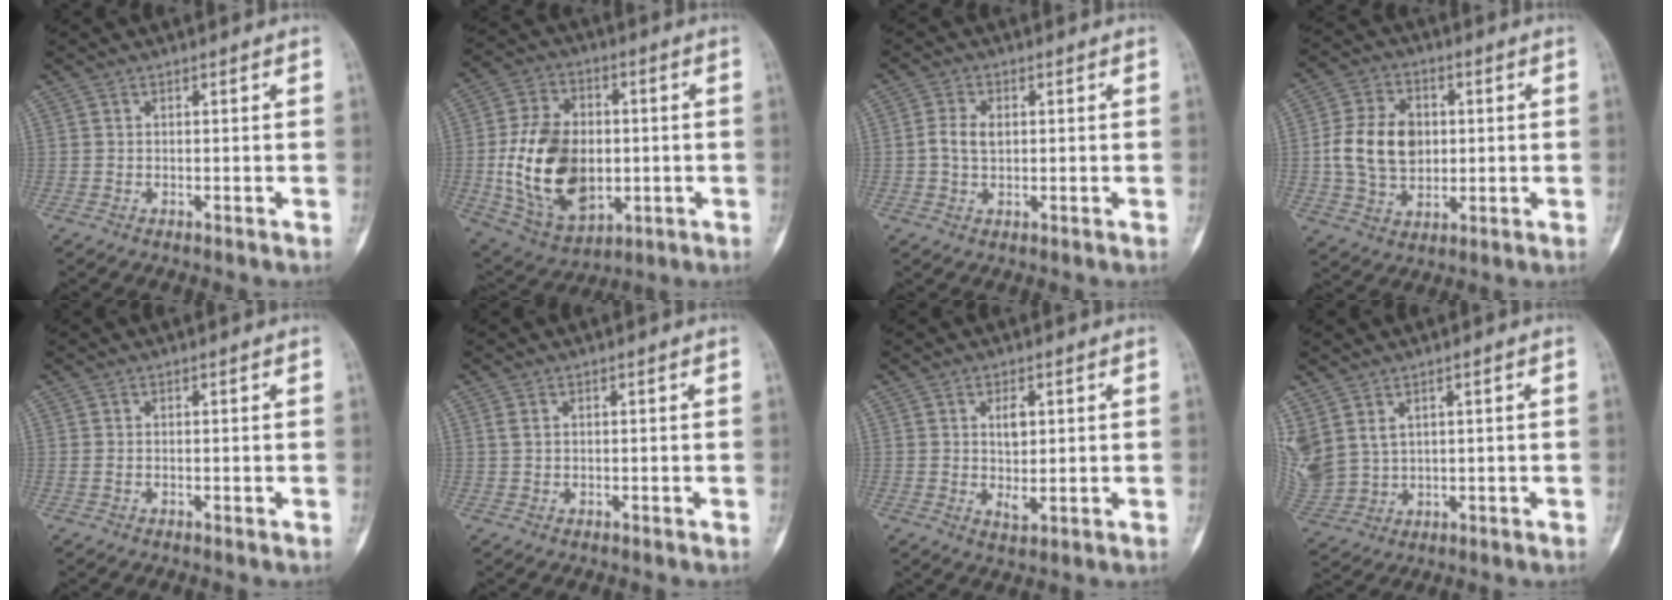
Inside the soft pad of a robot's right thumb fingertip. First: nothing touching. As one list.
[{"total": 20.2, "force": [-1.7, 13.7, 14.7], "torque": [-0.239, 0.002, -0.009]}, {"total": 4.1, "force": [0.3, 2.7, 3.1], "torque": [-0.062, 0.005, 0.005]}, {"total": 12.8, "force": [0.7, 9.5, 8.6], "torque": [-0.134, 0.006, 0.016]}, {"total": 0.6, "force": [0.0, 0.3, 0.6], "torque": [-0.008, 0.000, 0.003]}, {"total": 1.1, "force": [0.4, 0.6, 0.8], "torque": [-0.024, 0.005, 0.013]}, {"total": 4.2, "force": [1.1, 2.1, 3.4], "torque": [-0.052, -0.012, 0.020]}, {"total": 10.4, "force": [4.0, 7.3, 6.2], "torque": [-0.162, -0.007, 0.102]}]